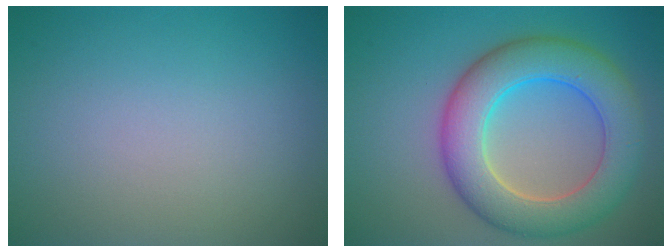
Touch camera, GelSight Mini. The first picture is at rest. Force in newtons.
{"total": 8.2, "press": 8.2, "slide": 0.3}